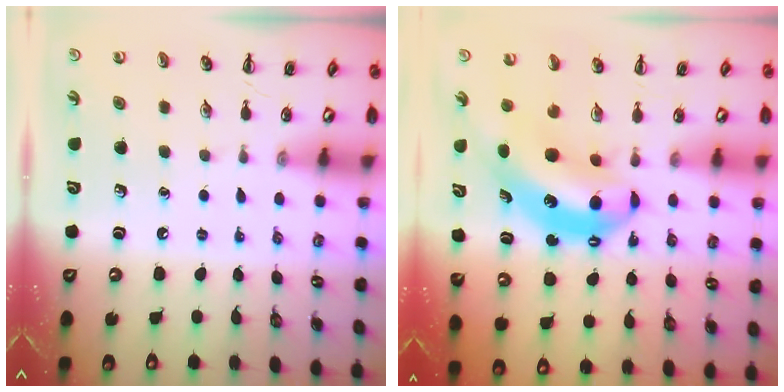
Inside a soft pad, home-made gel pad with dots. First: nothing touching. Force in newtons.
{"total": 7.5, "press": 7.3, "slide": 1.9}